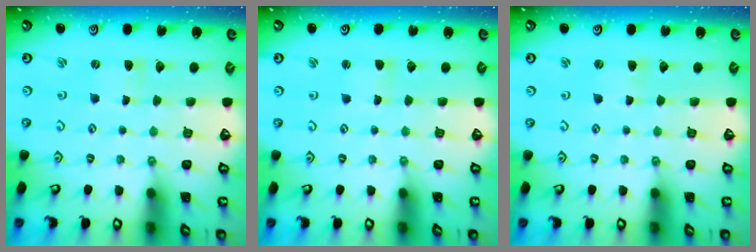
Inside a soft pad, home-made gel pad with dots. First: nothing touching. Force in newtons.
{"total": 1.3, "press": 1.3, "slide": 0.1}
{"total": 1.0, "press": 1.0, "slide": 0.1}